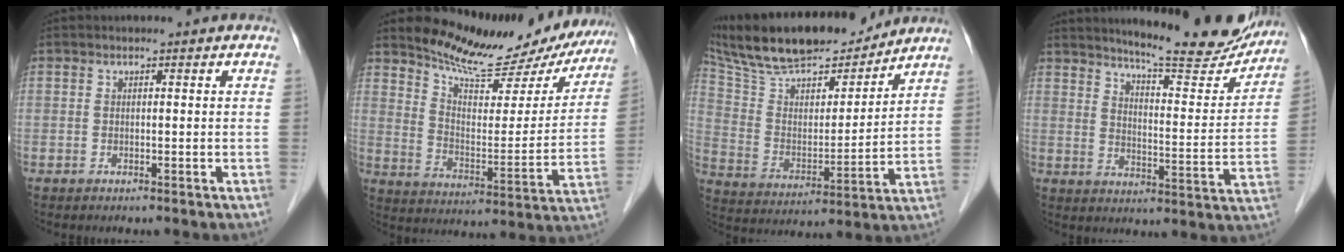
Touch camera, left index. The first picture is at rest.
{"total": 19.5, "force": [17.7, 5.3, 6.4], "torque": [-0.089, -0.031, 0.237]}
{"total": 21.1, "force": [18.0, 4.9, 10.0], "torque": [-0.178, 0.017, 0.312]}
{"total": 17.1, "force": [15.7, 1.8, 6.5], "torque": [-0.092, -0.052, 0.203]}